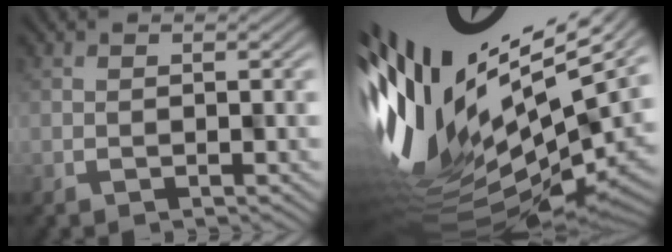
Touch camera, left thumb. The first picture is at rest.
{"total": 17.0, "force": [5.8, 6.8, 14.4], "torque": [-0.299, -0.042, 0.125]}